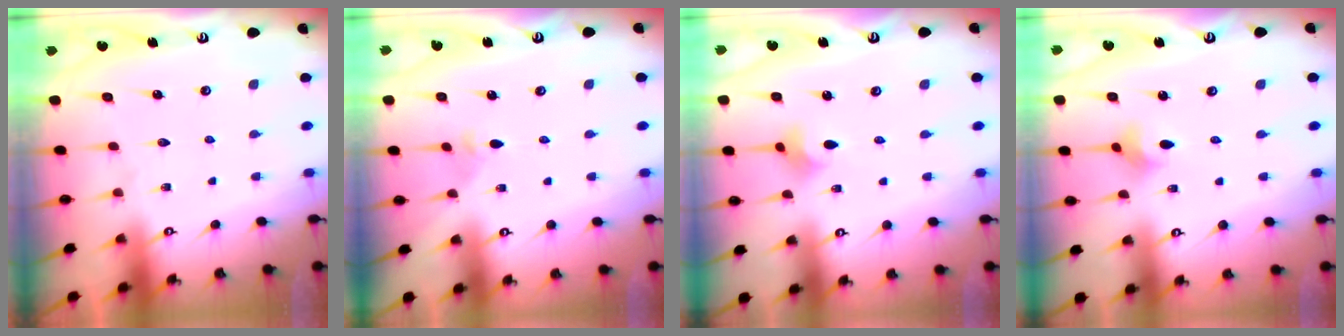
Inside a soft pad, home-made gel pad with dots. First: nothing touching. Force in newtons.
{"total": 2.0, "press": 2.0, "slide": 0.5}
{"total": 3.9, "press": 3.8, "slide": 0.5}
{"total": 2.3, "press": 2.3, "slide": 0.5}